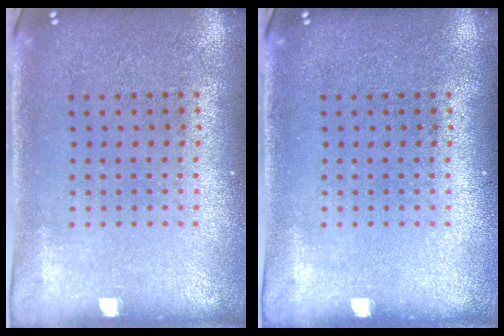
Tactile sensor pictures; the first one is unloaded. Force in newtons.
{"total": 0.0}